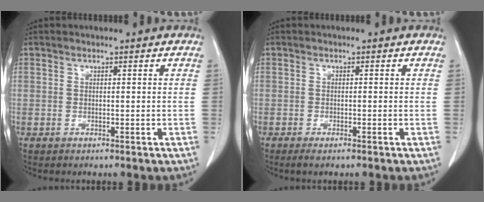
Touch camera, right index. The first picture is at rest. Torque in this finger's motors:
{"motor_torque": [0.10, -0.08, 0.06, 0.02]}